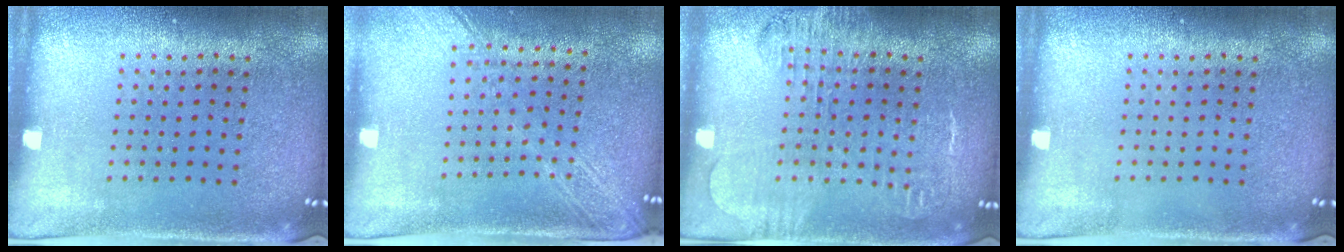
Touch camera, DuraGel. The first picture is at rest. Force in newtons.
{"total": 2.0, "press": 1.7, "slide": 1.1}
{"total": 1.8, "press": 1.7, "slide": 0.7}
{"total": 0.0}